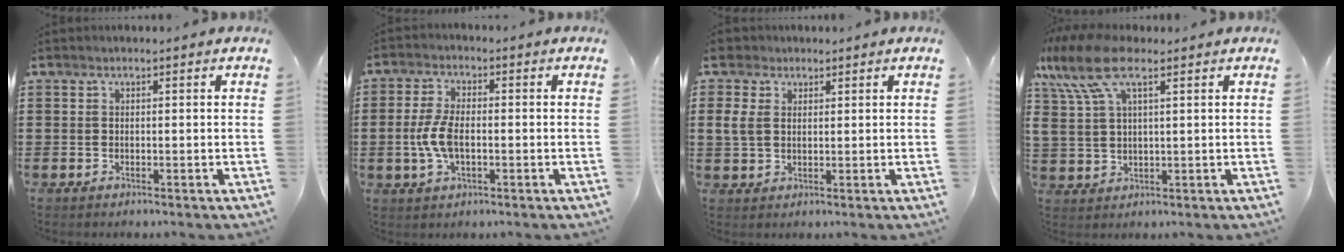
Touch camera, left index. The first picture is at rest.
{"total": 6.0, "force": [-0.9, 2.8, 5.2], "torque": [-0.128, -0.004, -0.026]}
{"total": 4.4, "force": [1.7, 3.5, 2.2], "torque": [-0.062, 0.016, 0.030]}
{"total": 10.5, "force": [5.5, 4.2, 7.9], "torque": [-0.183, -0.008, 0.099]}